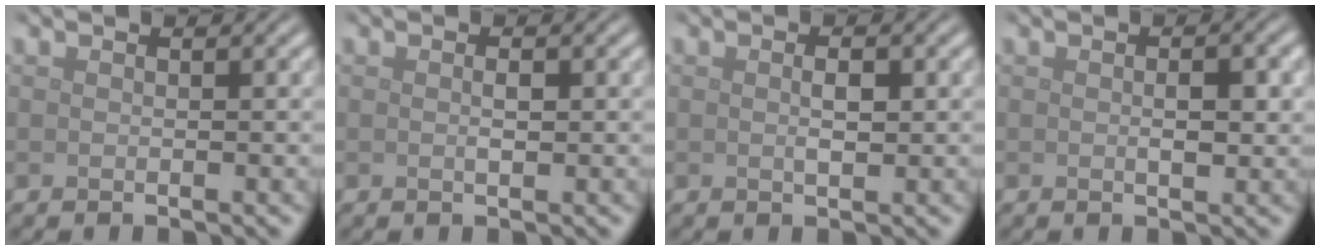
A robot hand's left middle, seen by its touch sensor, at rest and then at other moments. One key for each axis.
{"total": 1.0, "fx": 0.1, "fy": 0.3, "fz": 0.9, "tx": -0.018, "ty": -0.001, "tz": 0.001}
{"total": 1.5, "fx": 0.2, "fy": 0.5, "fz": 1.4, "tx": -0.028, "ty": 0.000, "tz": 0.002}
{"total": 2.1, "fx": 0.0, "fy": 0.9, "fz": 1.9, "tx": -0.030, "ty": -0.002, "tz": 0.001}